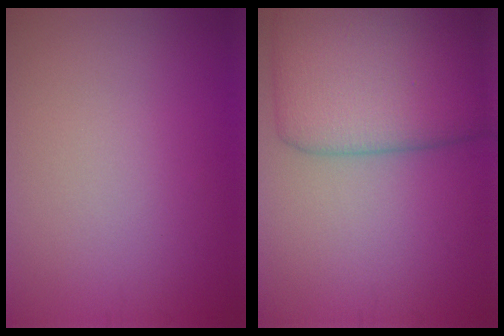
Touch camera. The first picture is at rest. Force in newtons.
{"total": 9.2, "press": 9.2, "slide": 0.1}